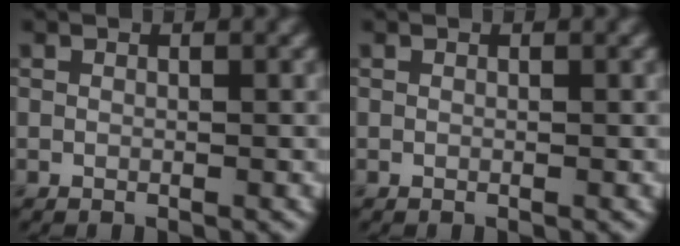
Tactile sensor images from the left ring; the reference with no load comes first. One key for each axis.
{"total": 0.0}